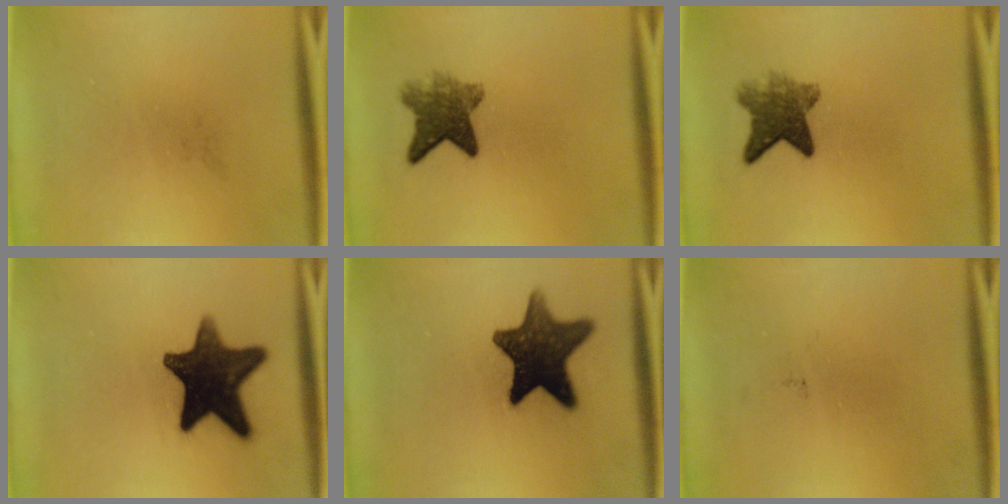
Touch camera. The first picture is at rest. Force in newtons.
{"total": 5.9}
{"total": 5.9}
{"total": 14.7}
{"total": 13.1}
{"total": 0.0}